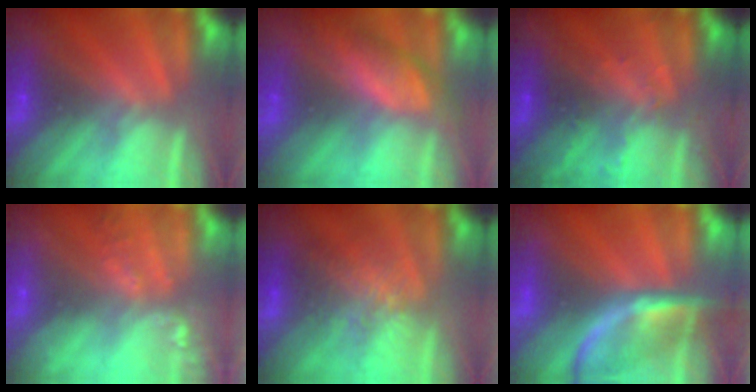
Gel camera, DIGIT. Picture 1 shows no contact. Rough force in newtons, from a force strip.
{"total": 8.9}
{"total": 2.9}
{"total": 6.4}
{"total": 2.7}
{"total": 2.4}